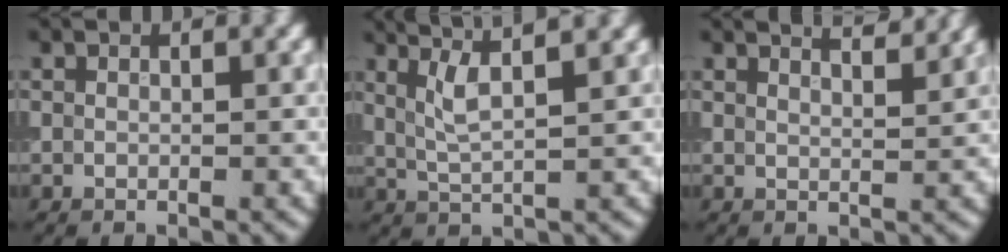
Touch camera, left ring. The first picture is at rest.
{"total": 3.9, "force": [2.0, 0.7, 3.3], "torque": [-0.065, 0.007, 0.043]}
{"total": 5.1, "force": [4.0, 1.8, 2.7], "torque": [-0.011, 0.037, 0.016]}